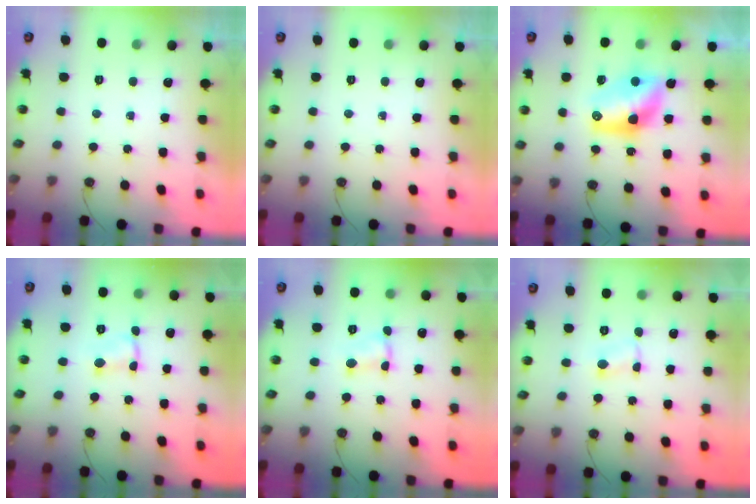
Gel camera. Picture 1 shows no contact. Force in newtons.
{"total": 0.0}
{"total": 9.8, "press": 9.8, "slide": 0.7}
{"total": 1.1, "press": 0.9, "slide": 0.7}
{"total": 1.6, "press": 1.6, "slide": 0.2}
{"total": 2.7, "press": 2.6, "slide": 0.5}